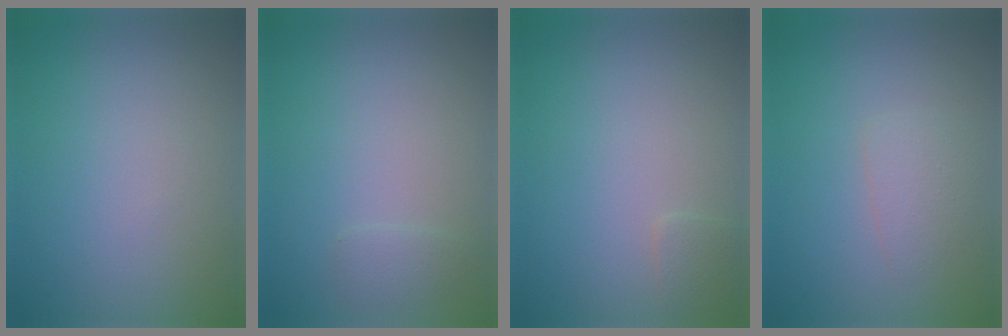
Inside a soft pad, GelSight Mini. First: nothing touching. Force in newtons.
{"total": 1.0, "press": 1.0, "slide": 0.1}
{"total": 0.9, "press": 0.9, "slide": 0.1}
{"total": 1.6, "press": 1.6, "slide": 0.0}